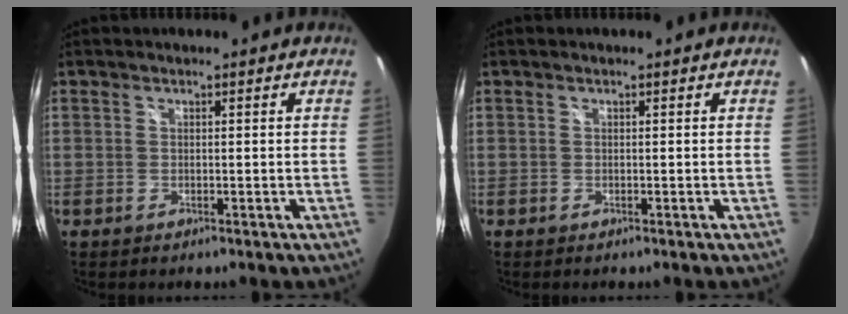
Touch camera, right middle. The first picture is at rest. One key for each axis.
{"total": 0.0}